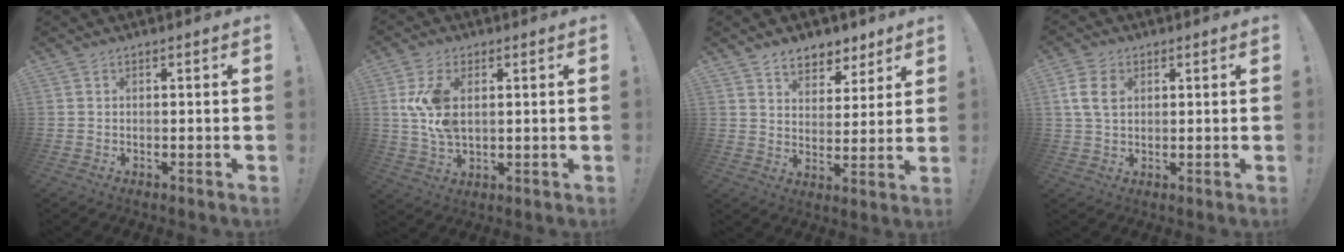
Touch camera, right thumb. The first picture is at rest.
{"total": 9.5, "force": [2.2, 5.3, 7.5], "torque": [-0.133, -0.010, 0.040]}
{"total": 7.9, "force": [5.9, 4.8, 2.0], "torque": [-0.022, -0.044, 0.110]}
{"total": 8.0, "force": [2.2, 5.3, 5.4], "torque": [-0.108, 0.007, 0.045]}